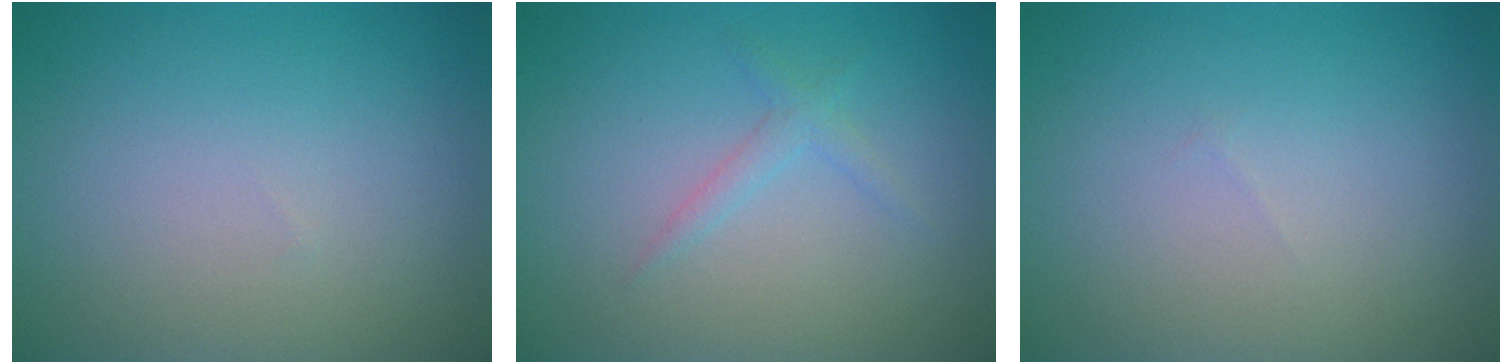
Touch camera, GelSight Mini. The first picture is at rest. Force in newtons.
{"total": 1.3, "press": 1.2, "slide": 0.1}
{"total": 0.0}